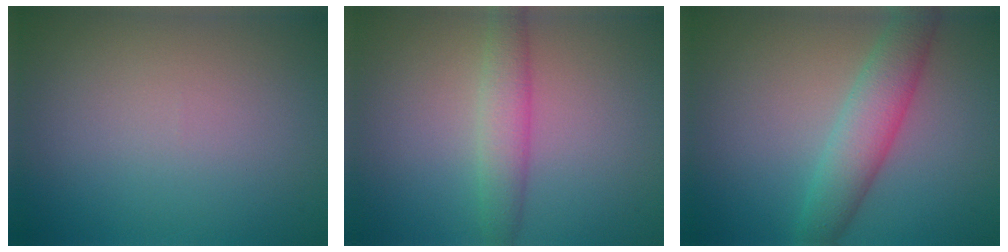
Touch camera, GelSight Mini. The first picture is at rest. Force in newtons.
{"total": 2.9, "press": 2.9, "slide": 0.1}
{"total": 4.4, "press": 4.4, "slide": 0.2}